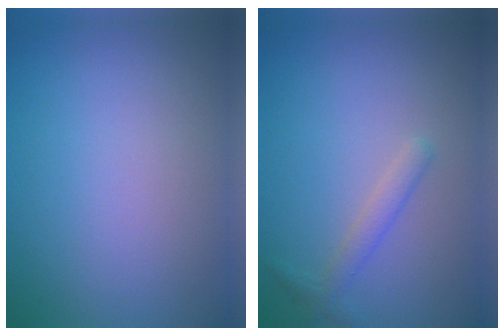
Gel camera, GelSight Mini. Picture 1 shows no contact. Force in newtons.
{"total": 1.7, "press": 1.7, "slide": 0.1}